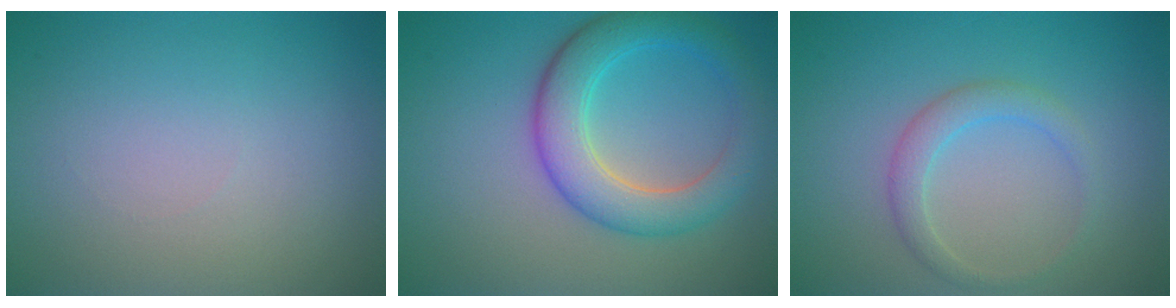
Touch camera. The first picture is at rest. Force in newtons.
{"total": 5.7, "press": 5.7, "slide": 0.1}
{"total": 2.2, "press": 2.2, "slide": 0.1}